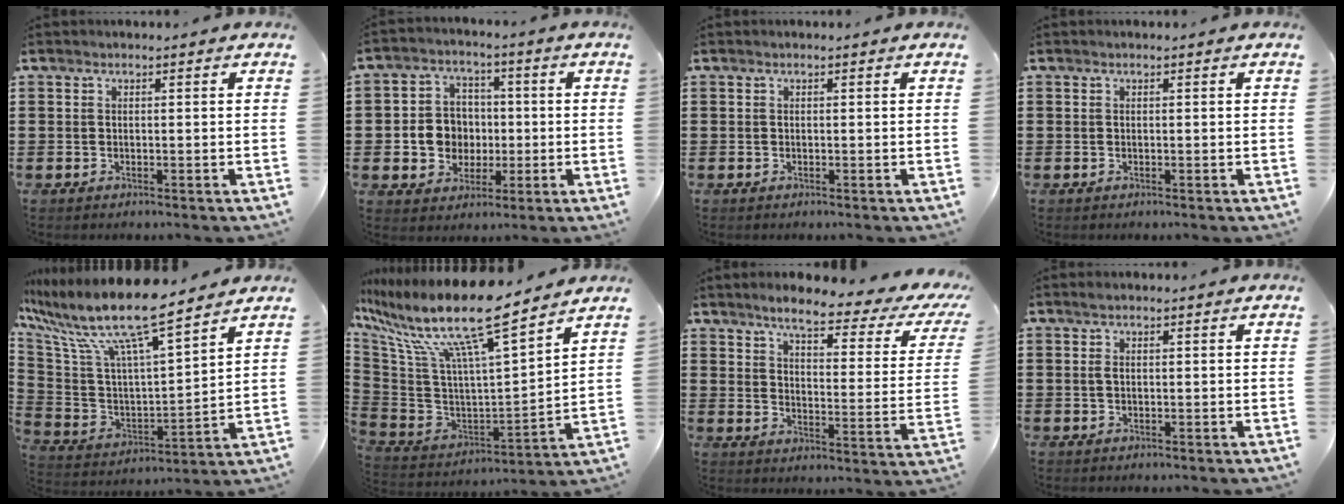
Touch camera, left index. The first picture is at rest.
{"total": 6.8, "force": [-0.4, 6.4, 2.3], "torque": [-0.056, 0.017, -0.006]}
{"total": 0.0}
{"total": 0.0}
{"total": 12.7, "force": [9.7, 1.5, 8.0], "torque": [-0.190, -0.067, 0.159]}
{"total": 15.1, "force": [10.6, 1.8, 10.7], "torque": [-0.237, -0.072, 0.168]}
{"total": 6.5, "force": [4.9, 0.7, 4.1], "torque": [-0.087, -0.033, 0.074]}
{"total": 1.3, "force": [0.3, 0.4, 1.1], "torque": [-0.024, 0.004, 0.005]}